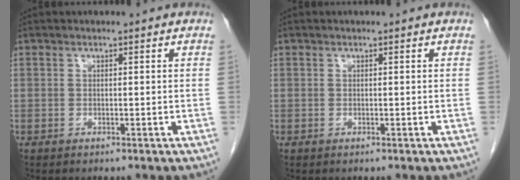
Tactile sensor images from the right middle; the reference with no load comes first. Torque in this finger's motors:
{"motor_torque": [0.00, 0.00, 0.00, 0.00]}